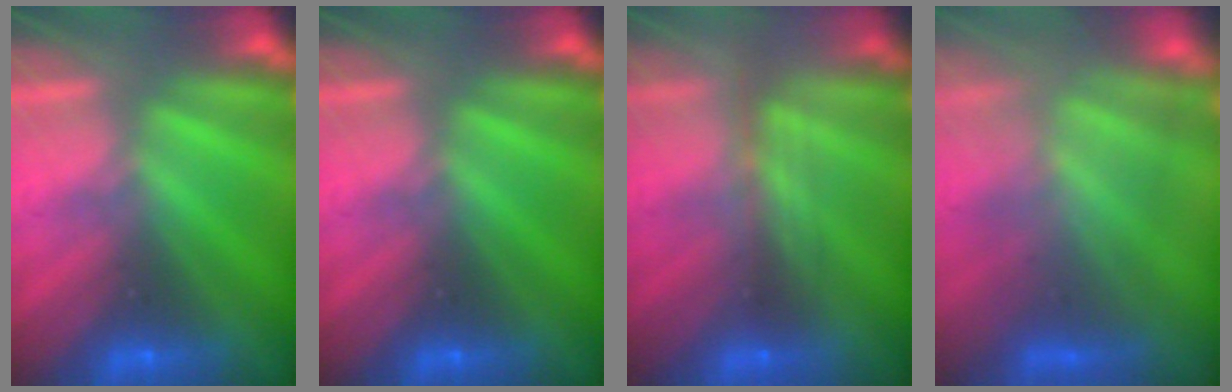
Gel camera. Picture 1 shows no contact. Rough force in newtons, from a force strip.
{"total": 0.0}
{"total": 2.4}
{"total": 3.8}